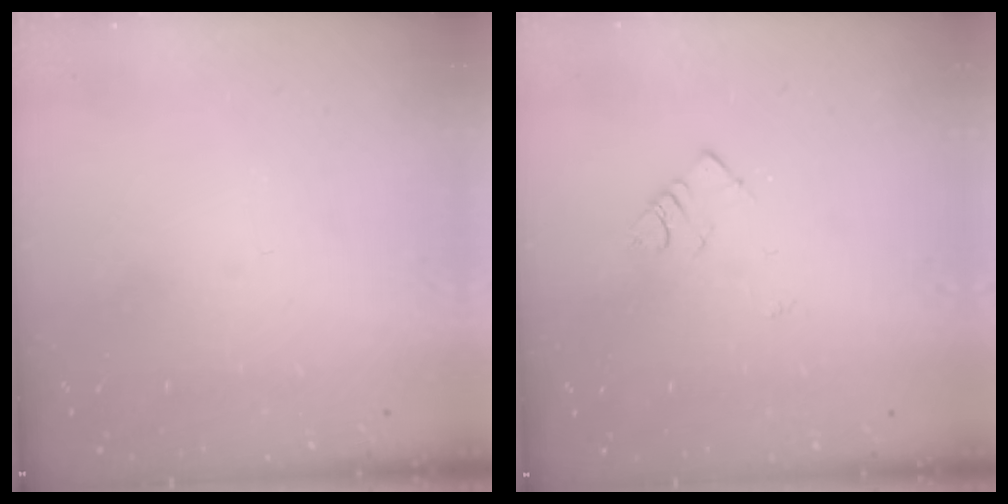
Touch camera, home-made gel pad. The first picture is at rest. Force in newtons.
{"total": 2.9, "press": 2.9, "slide": 0.5}